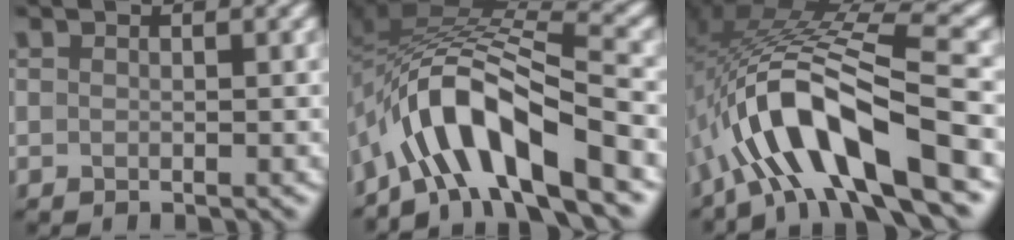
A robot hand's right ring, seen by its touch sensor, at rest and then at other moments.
{"total": 9.3, "force": [-5.5, 2.6, 7.0], "torque": [-0.110, 0.021, -0.104]}
{"total": 10.4, "force": [-4.0, 2.5, 9.2], "torque": [-0.172, 0.026, -0.074]}